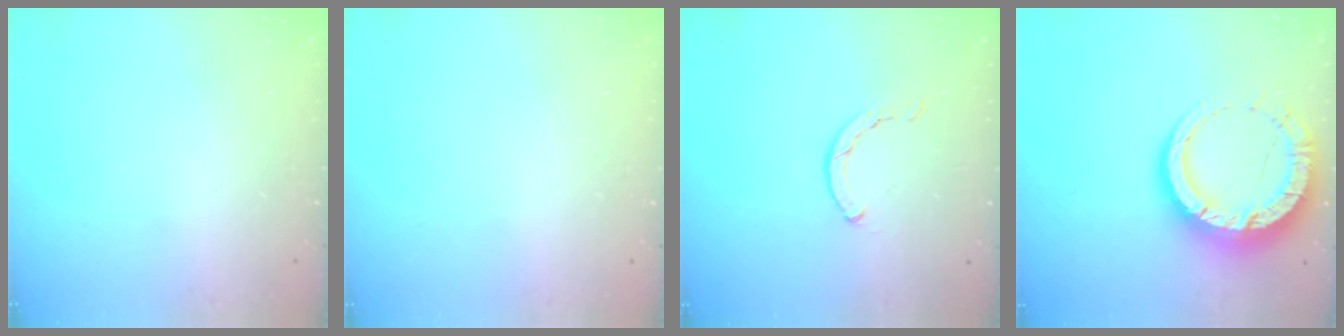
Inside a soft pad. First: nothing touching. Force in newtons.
{"total": 2.6, "press": 2.6, "slide": 0.2}
{"total": 0.5, "press": 0.5, "slide": 0.2}
{"total": 14.3, "press": 14.3, "slide": 1.4}